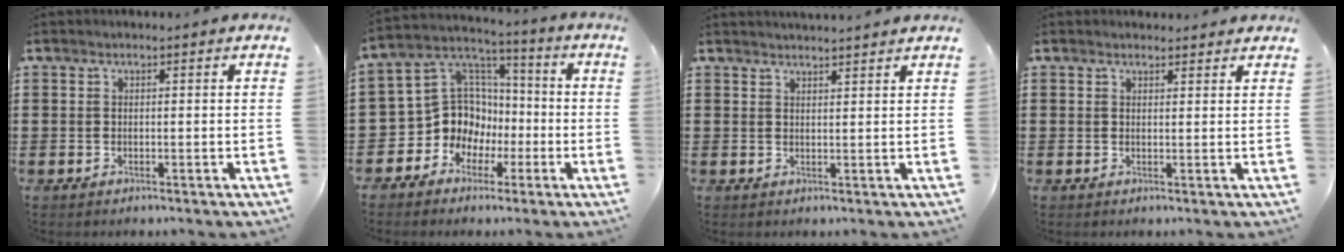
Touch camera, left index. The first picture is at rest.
{"total": 10.5, "force": [-2.8, 9.6, 3.1], "torque": [-0.110, 0.001, -0.049]}
{"total": 1.8, "force": [1.8, 0.0, -0.1], "torque": [-0.003, -0.003, 0.035]}
{"total": 1.4, "force": [1.4, 0.4, 0.1], "torque": [-0.006, 0.003, 0.027]}